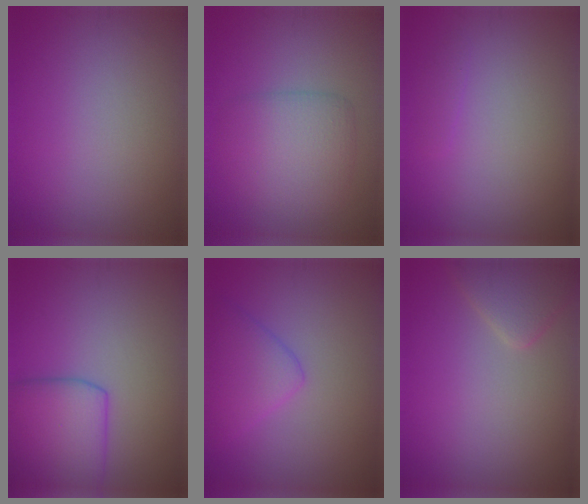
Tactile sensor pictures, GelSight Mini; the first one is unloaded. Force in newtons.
{"total": 4.2, "press": 4.2, "slide": 0.3}
{"total": 0.7, "press": 0.7, "slide": 0.0}
{"total": 5.8, "press": 5.8, "slide": 0.3}
{"total": 3.6, "press": 3.6, "slide": 0.1}
{"total": 2.4, "press": 2.4, "slide": 0.2}